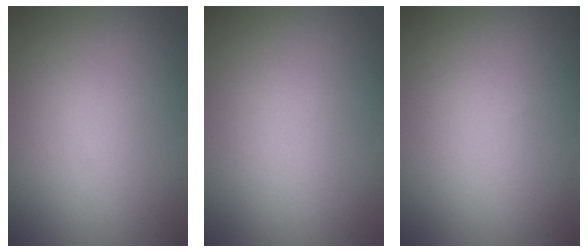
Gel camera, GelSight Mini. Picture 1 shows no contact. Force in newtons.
{"total": 0.0}
{"total": 0.0}